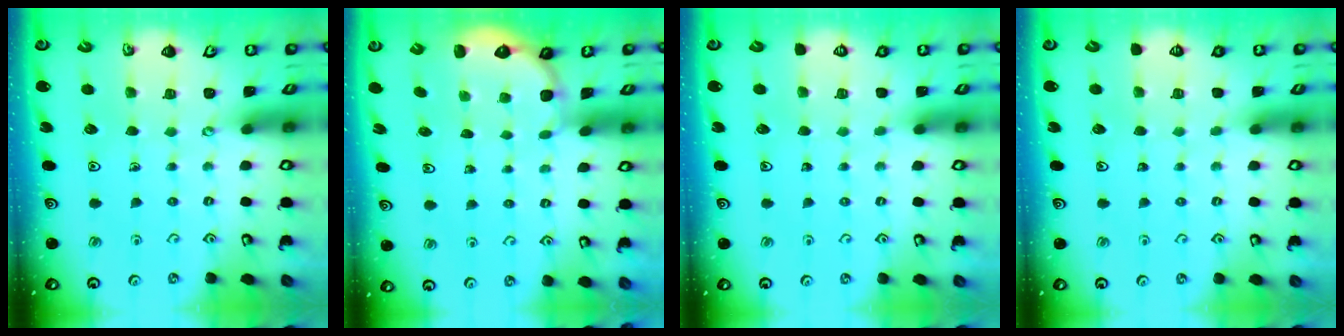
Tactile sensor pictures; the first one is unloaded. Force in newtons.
{"total": 2.2, "press": 1.1, "slide": 1.9}
{"total": 0.0}
{"total": 0.0}